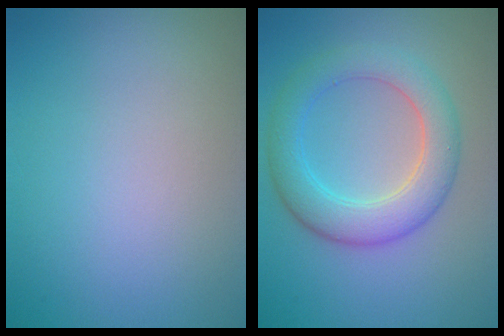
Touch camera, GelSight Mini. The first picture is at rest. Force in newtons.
{"total": 5.4, "press": 5.4, "slide": 0.1}